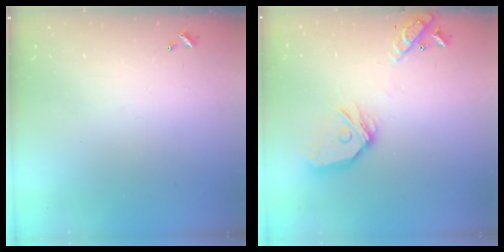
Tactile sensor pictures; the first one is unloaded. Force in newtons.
{"total": 18.6, "press": 18.4, "slide": 2.5}